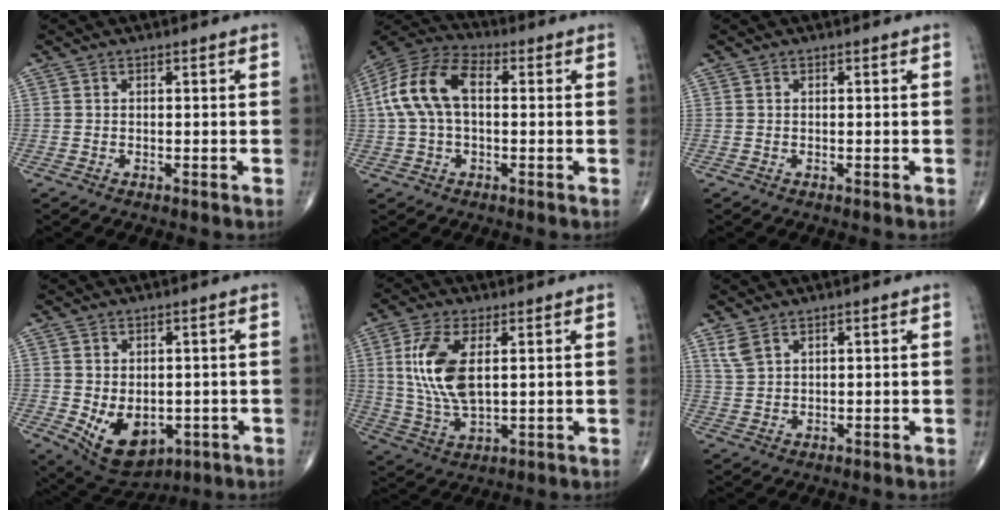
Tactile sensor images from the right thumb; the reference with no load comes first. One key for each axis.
{"total": 13.1, "fx": 1.4, "fy": 7.5, "fz": 10.7, "tx": -0.224, "ty": 0.036, "tz": 0.017}
{"total": 0.0}
{"total": 10.4, "fx": -2.4, "fy": 7.0, "fz": 7.4, "tx": -0.093, "ty": -0.008, "tz": -0.015}
{"total": 11.9, "fx": 2.6, "fy": 5.5, "fz": 10.3, "tx": -0.218, "ty": -0.010, "tz": 0.059}
{"total": 3.3, "fx": 2.3, "fy": 1.5, "fz": 1.8, "tx": -0.040, "ty": -0.003, "tz": 0.057}